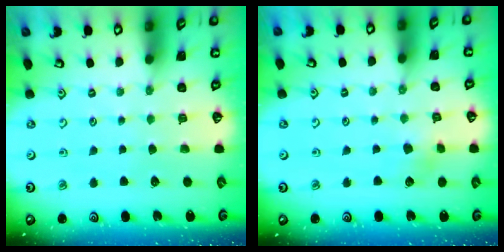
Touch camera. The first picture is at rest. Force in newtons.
{"total": 3.7, "press": 3.7, "slide": 0.5}